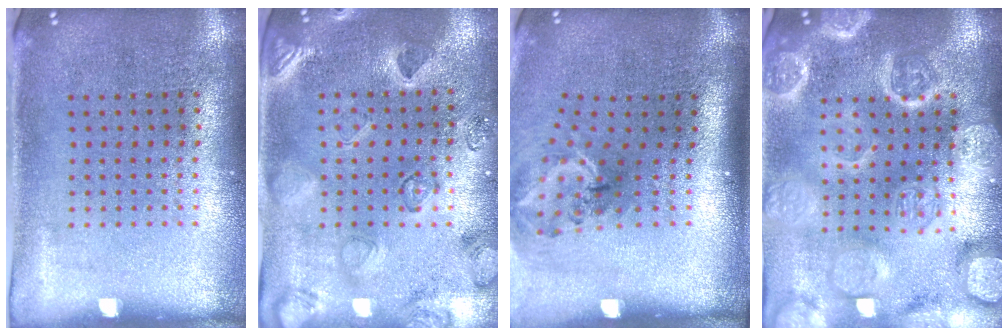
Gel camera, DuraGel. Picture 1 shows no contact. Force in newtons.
{"total": 2.3, "press": 2.1, "slide": 1.0}
{"total": 1.8, "press": 1.2, "slide": 1.4}
{"total": 5.4, "press": 5.4, "slide": 0.7}